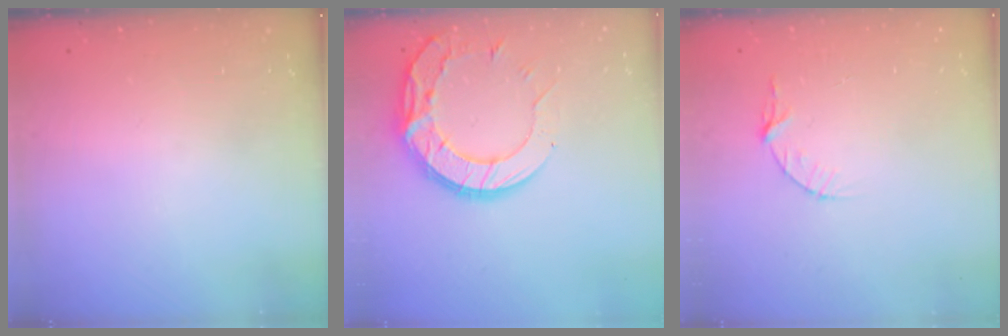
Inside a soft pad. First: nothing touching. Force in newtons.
{"total": 15.1, "press": 15.0, "slide": 1.3}
{"total": 3.4, "press": 3.4, "slide": 0.4}